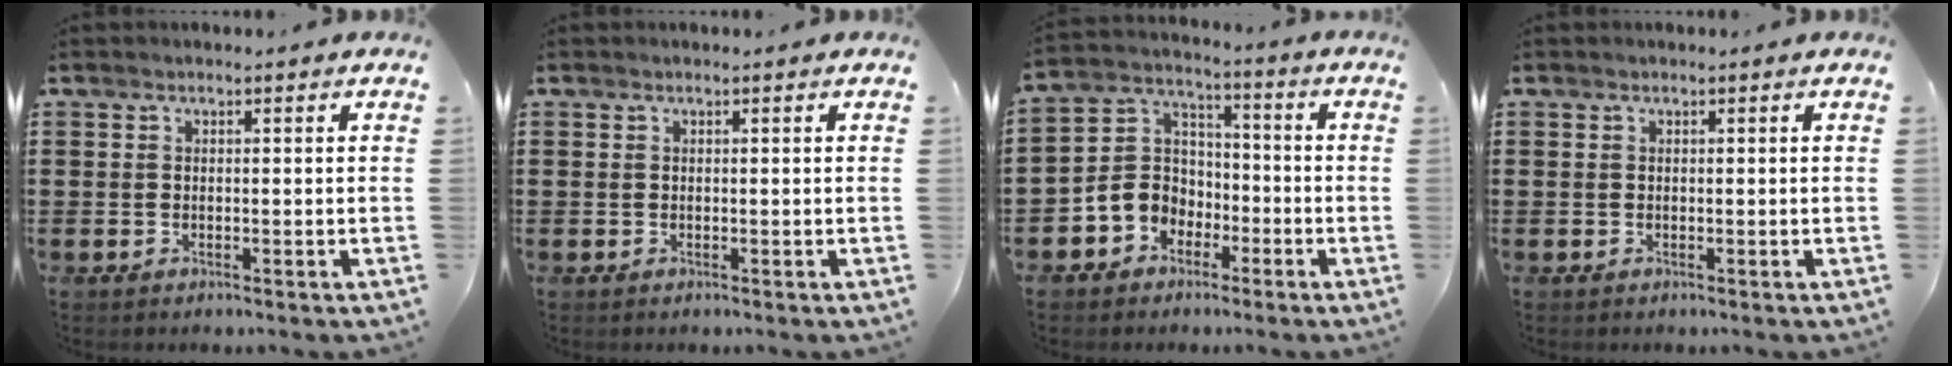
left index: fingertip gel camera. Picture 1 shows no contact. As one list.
[{"total": 0.0}, {"total": 6.7, "force": [-3.1, 5.8, 1.4], "torque": [-0.058, 0.014, -0.065]}, {"total": 0.0}]